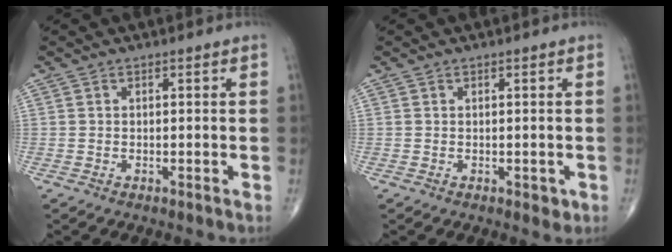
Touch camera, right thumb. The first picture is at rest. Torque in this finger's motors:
{"motor_torque": [0.35, 0.42, -0.25, -0.22, 0.04]}